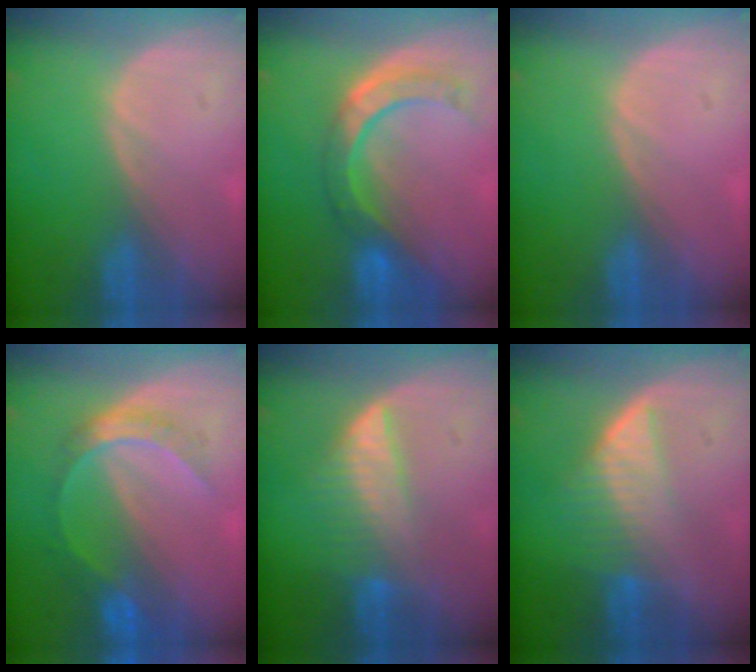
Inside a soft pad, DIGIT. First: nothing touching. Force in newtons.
{"total": 8.5, "press": 7.2, "slide": 4.5}
{"total": 0.6, "press": 0.2, "slide": 0.5}
{"total": 6.7, "press": 5.7, "slide": 3.4}
{"total": 6.4, "press": 5.9, "slide": 2.5}
{"total": 6.9, "press": 6.0, "slide": 3.3}